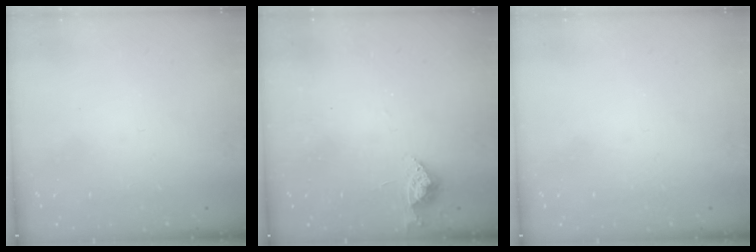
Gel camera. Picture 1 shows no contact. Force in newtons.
{"total": 6.6, "press": 6.5, "slide": 0.8}
{"total": 0.0}